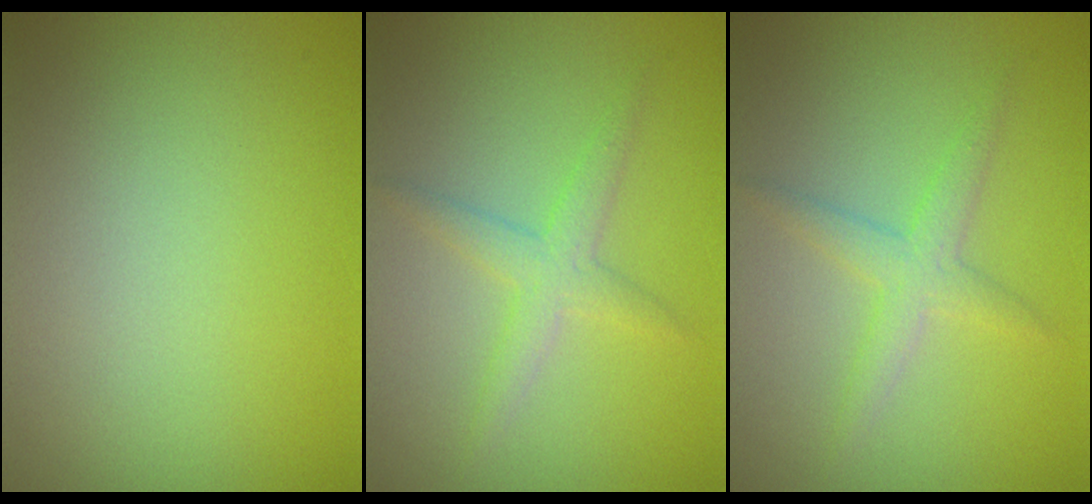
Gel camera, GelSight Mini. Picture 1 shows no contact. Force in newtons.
{"total": 2.2, "press": 2.2, "slide": 0.1}
{"total": 2.2, "press": 2.2, "slide": 0.1}